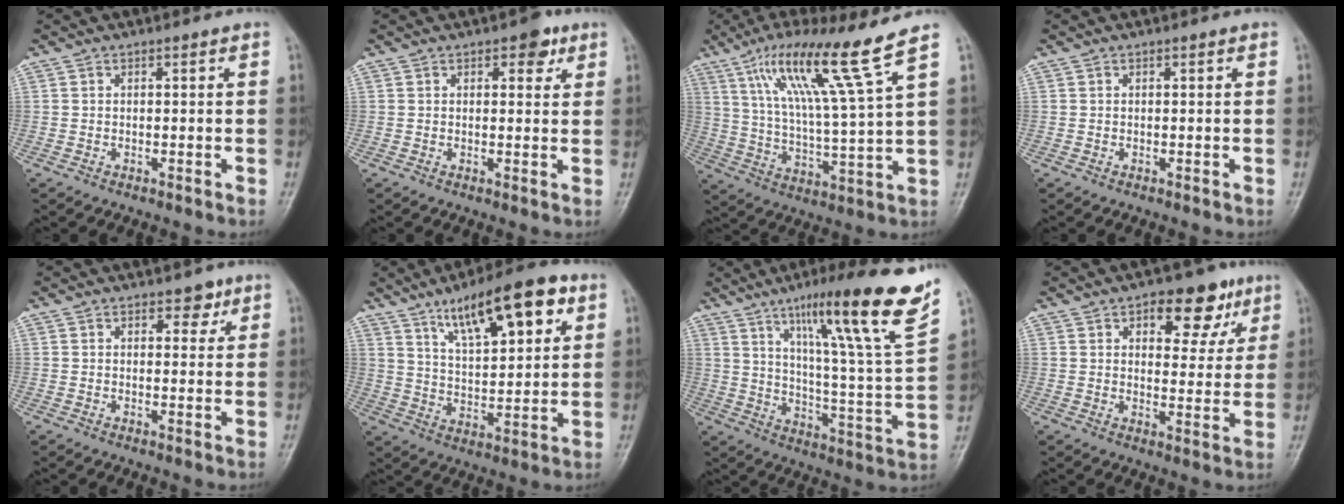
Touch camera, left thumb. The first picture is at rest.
{"total": 3.8, "force": [2.1, 2.0, 2.5], "torque": [-0.014, -0.005, 0.022]}
{"total": 15.7, "force": [9.7, -0.8, 12.3], "torque": [-0.212, -0.045, 0.170]}
{"total": 0.0}
{"total": 3.0, "force": [1.9, 1.8, 1.6], "torque": [-0.002, -0.009, 0.025]}
{"total": 16.7, "force": [8.7, 5.8, 13.0], "torque": [-0.176, -0.026, 0.141]}
{"total": 23.8, "force": [14.2, 1.5, 19.0], "torque": [-0.258, -0.054, 0.220]}
{"total": 11.3, "force": [5.9, 6.1, 7.5], "torque": [-0.052, -0.020, 0.075]}